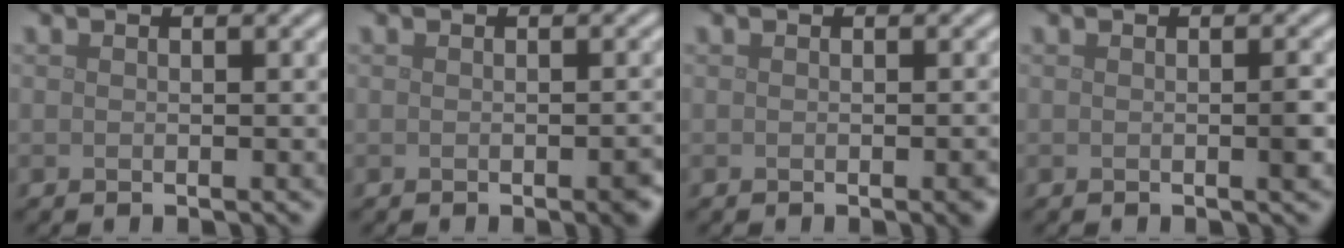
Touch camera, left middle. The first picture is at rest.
{"total": 1.4, "force": [-0.7, 0.3, 1.2], "torque": [-0.012, -0.003, -0.006]}
{"total": 1.2, "force": [-0.4, 0.2, 1.1], "torque": [-0.010, -0.001, -0.005]}
{"total": 0.8, "force": [0.0, 0.0, 0.8], "torque": [-0.013, 0.000, -0.001]}